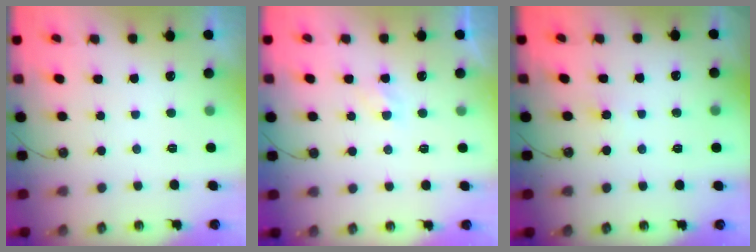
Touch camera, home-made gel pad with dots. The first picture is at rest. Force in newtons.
{"total": 2.3, "press": 2.3, "slide": 0.4}
{"total": 3.9, "press": 3.9, "slide": 0.5}